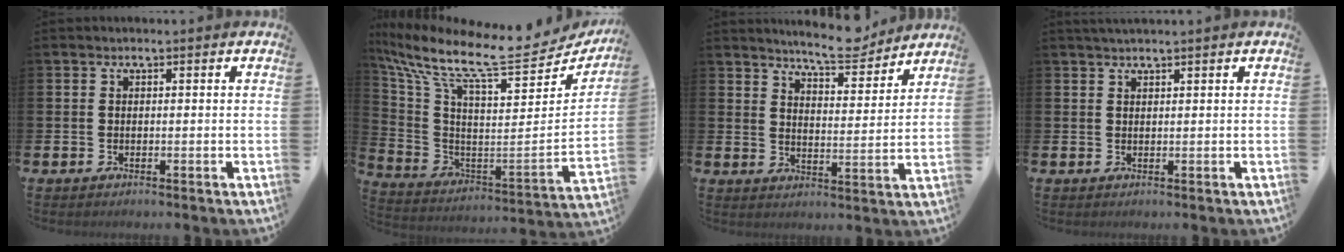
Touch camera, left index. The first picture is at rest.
{"total": 11.8, "force": [9.4, 2.9, 6.6], "torque": [-0.131, -0.085, 0.144]}
{"total": 7.6, "force": [7.4, 0.9, 1.7], "torque": [-0.044, -0.043, 0.133]}
{"total": 1.2, "force": [1.2, -0.1, 0.4], "torque": [-0.014, 0.004, 0.023]}